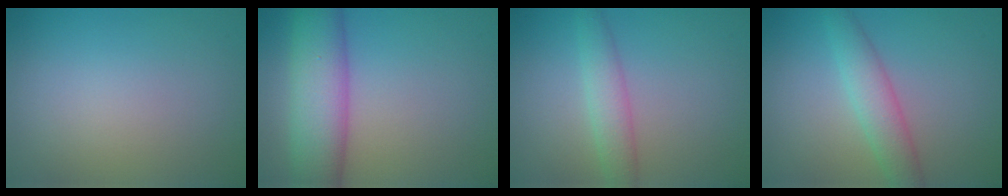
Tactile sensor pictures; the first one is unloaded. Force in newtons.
{"total": 7.9, "press": 7.9, "slide": 0.4}
{"total": 2.7, "press": 2.7, "slide": 0.0}
{"total": 3.3, "press": 3.3, "slide": 0.1}